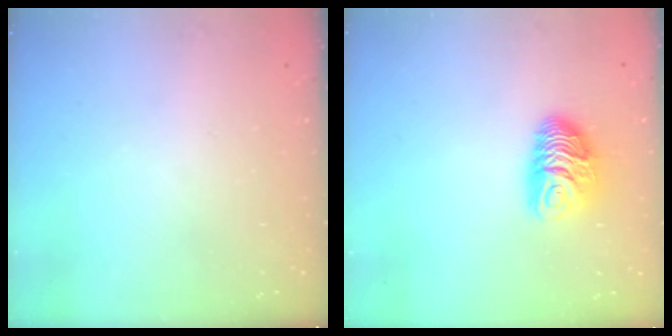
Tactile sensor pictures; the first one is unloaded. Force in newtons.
{"total": 9.0, "press": 9.0, "slide": 0.5}